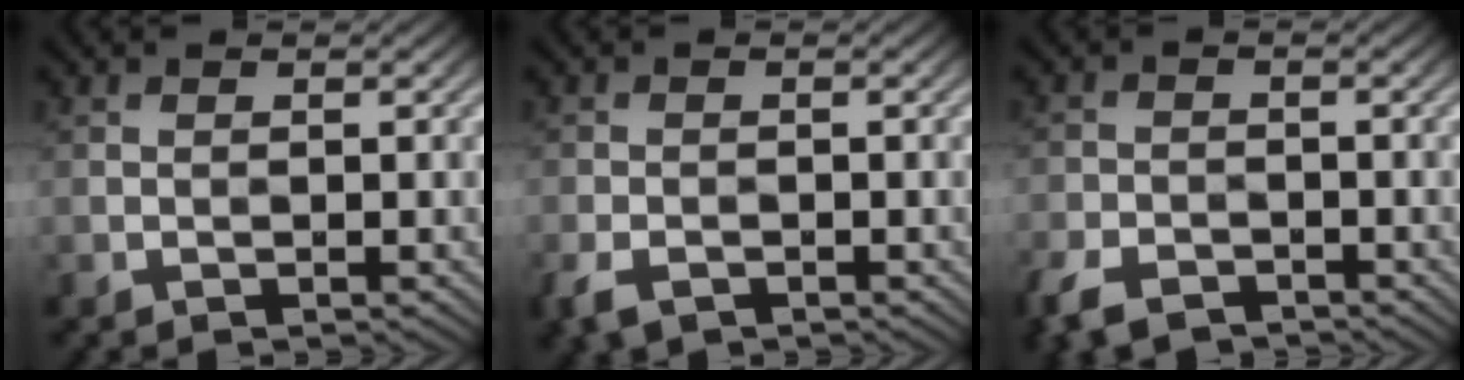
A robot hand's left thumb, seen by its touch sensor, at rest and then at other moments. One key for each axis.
{"total": 3.4, "fx": -1.5, "fy": 2.0, "fz": 2.3, "tx": -0.042, "ty": -0.009, "tz": -0.034}
{"total": 5.9, "fx": -3.6, "fy": 3.1, "fz": 3.4, "tx": -0.068, "ty": -0.013, "tz": -0.072}